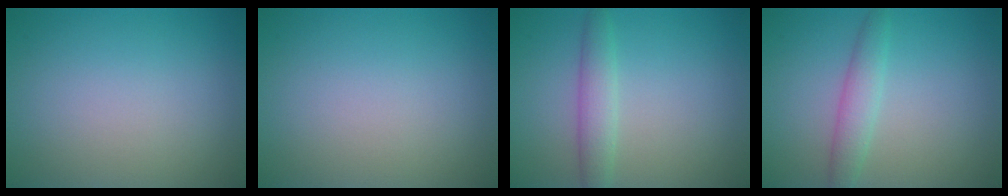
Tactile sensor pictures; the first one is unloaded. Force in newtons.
{"total": 0.0}
{"total": 2.5, "press": 2.5, "slide": 0.0}
{"total": 2.3, "press": 2.3, "slide": 0.1}